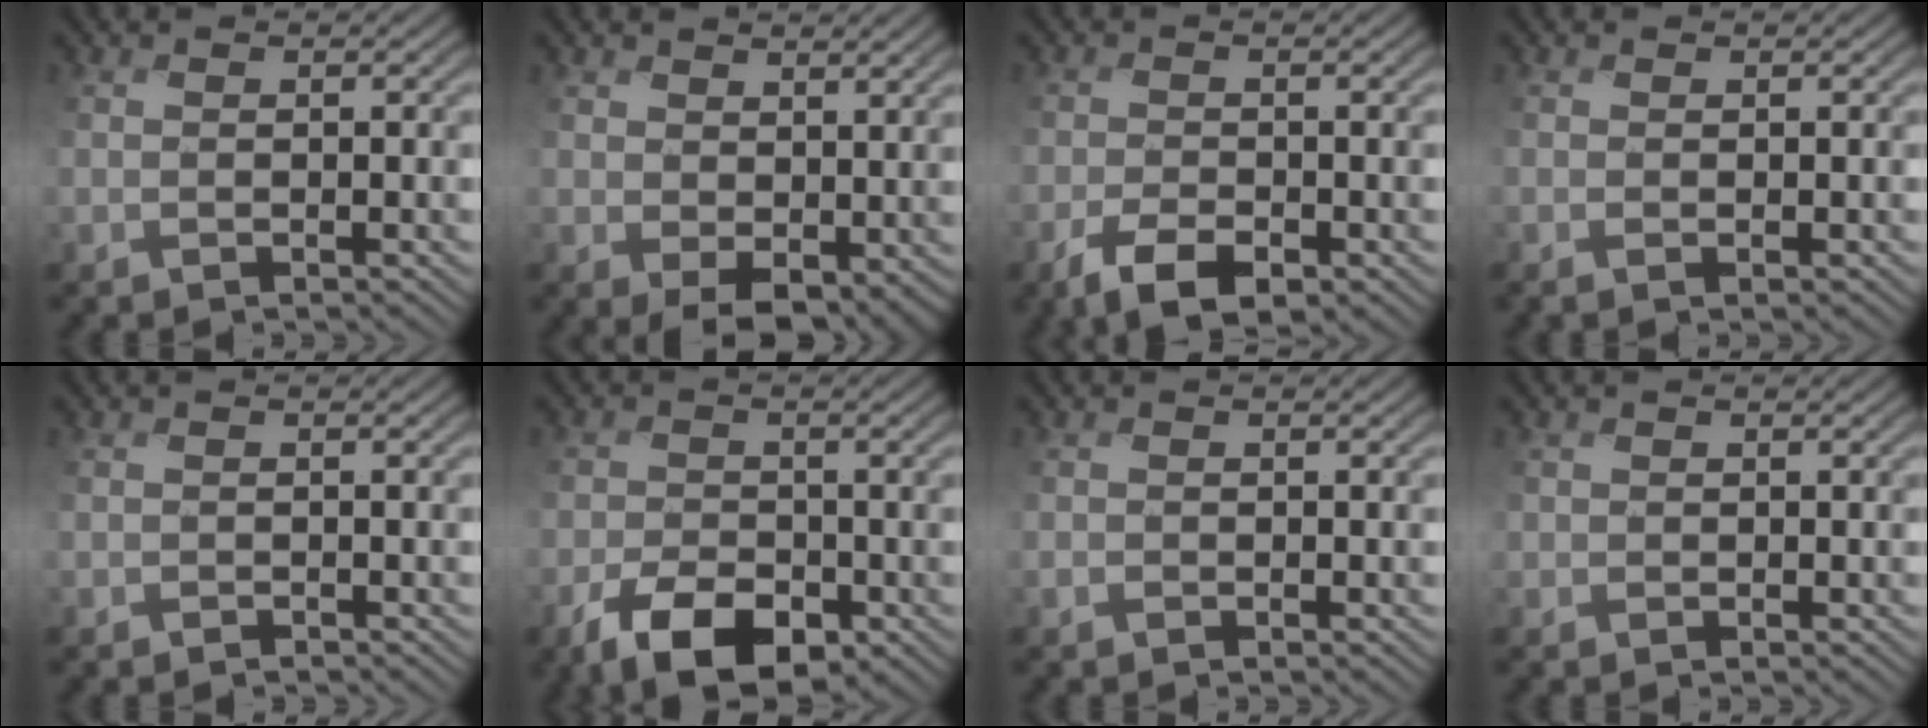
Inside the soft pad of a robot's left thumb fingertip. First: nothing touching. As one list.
[{"total": 4.3, "force": [0.9, 2.9, 3.0], "torque": [-0.063, -0.019, 0.026]}, {"total": 4.3, "force": [-2.6, 1.9, 2.9], "torque": [-0.056, -0.005, -0.051]}, {"total": 0.0}, {"total": 0.8, "force": [-0.7, 0.4, 0.0], "torque": [0.005, -0.003, -0.017]}, {"total": 6.8, "force": [-3.8, 3.8, 4.1], "torque": [-0.076, -0.010, -0.065]}, {"total": 0.8, "force": [-0.5, 0.6, 0.1], "torque": [0.001, -0.003, -0.014]}, {"total": 0.9, "force": [0.1, 0.9, -0.1], "torque": [-0.002, -0.002, -0.001]}]